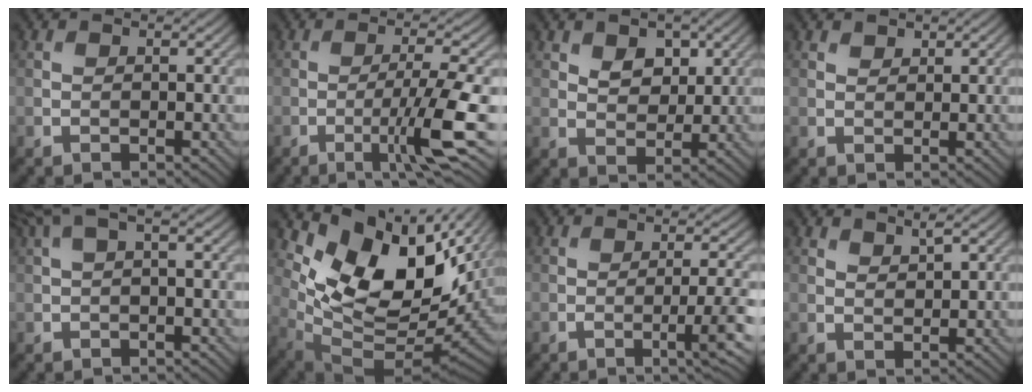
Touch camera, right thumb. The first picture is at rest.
{"total": 7.6, "force": [-2.6, 0.5, 7.2], "torque": [-0.119, 0.008, -0.051]}
{"total": 3.7, "force": [1.7, 2.4, 2.2], "torque": [-0.040, -0.010, 0.029]}
{"total": 1.0, "force": [0.9, 0.4, 0.3], "torque": [-0.006, -0.003, 0.018]}
{"total": 3.1, "force": [0.9, 0.8, 2.9], "torque": [-0.056, 0.014, 0.014]}
{"total": 13.0, "force": [6.0, 7.1, 9.1], "torque": [-0.175, -0.006, 0.122]}
{"total": 4.2, "force": [-1.1, 0.5, 4.1], "torque": [-0.067, 0.004, -0.021]}
{"total": 1.7, "force": [1.4, 0.3, 0.9], "torque": [-0.021, -0.004, 0.030]}